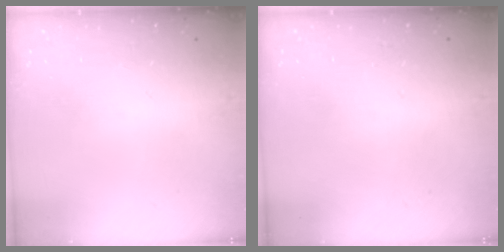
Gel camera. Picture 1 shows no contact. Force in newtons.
{"total": 2.7, "press": 2.7, "slide": 0.2}